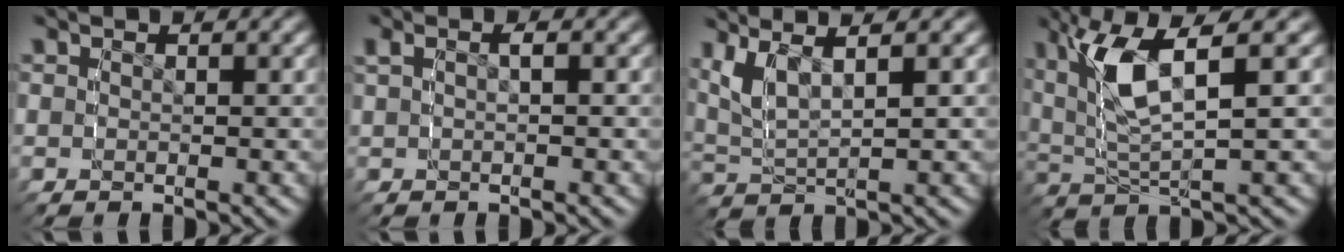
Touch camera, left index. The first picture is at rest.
{"total": 1.4, "force": [0.4, 0.7, 1.1], "torque": [-0.018, 0.003, 0.011]}
{"total": 7.3, "force": [2.7, 4.8, 4.8], "torque": [-0.119, 0.000, 0.044]}
{"total": 6.7, "force": [2.0, 3.0, 5.7], "torque": [-0.124, -0.006, 0.041]}